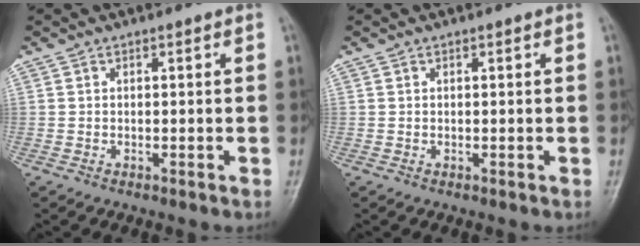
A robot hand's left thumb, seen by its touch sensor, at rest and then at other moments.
{"total": 0.0}